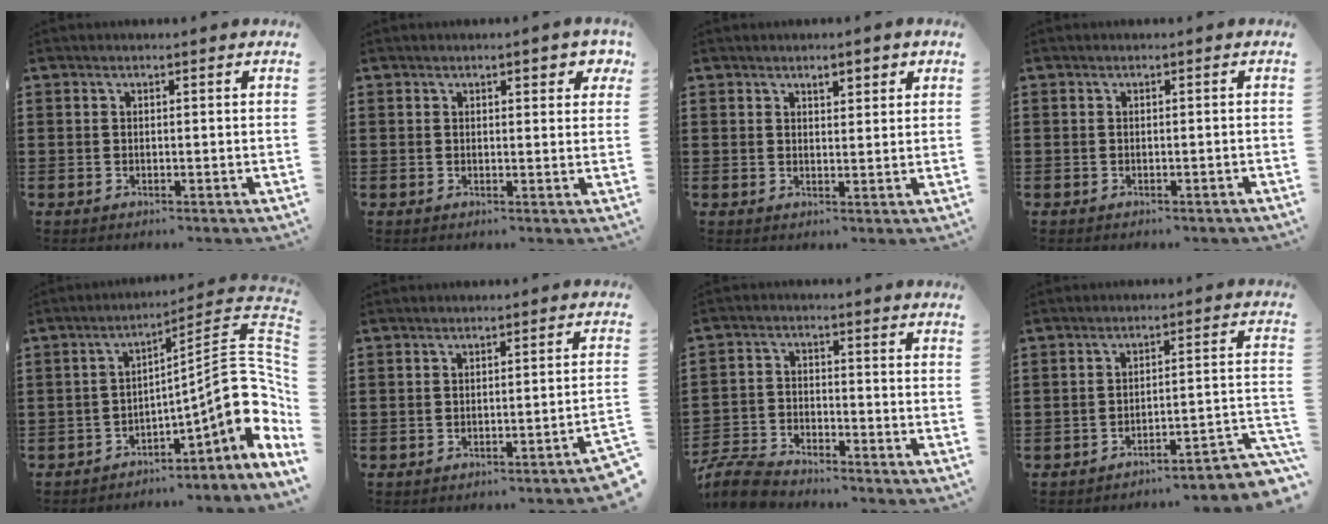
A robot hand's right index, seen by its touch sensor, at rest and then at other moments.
{"total": 2.2, "force": [1.3, 0.8, 1.6], "torque": [-0.019, 0.002, 0.017]}
{"total": 2.2, "force": [1.6, 0.8, 1.3], "torque": [-0.019, 0.002, 0.025]}
{"total": 0.6, "force": [-0.5, 0.2, 0.0], "torque": [-0.002, 0.000, -0.011]}
{"total": 13.6, "force": [-1.3, 4.8, 12.7], "torque": [-0.162, -0.025, -0.030]}
{"total": 1.7, "force": [-1.6, -0.2, 0.7], "torque": [-0.014, 0.000, -0.032]}
{"total": 6.3, "force": [-6.0, 1.1, 1.4], "torque": [-0.052, 0.002, -0.125]}
{"total": 3.8, "force": [-3.5, 0.1, 1.4], "torque": [-0.030, -0.013, -0.077]}